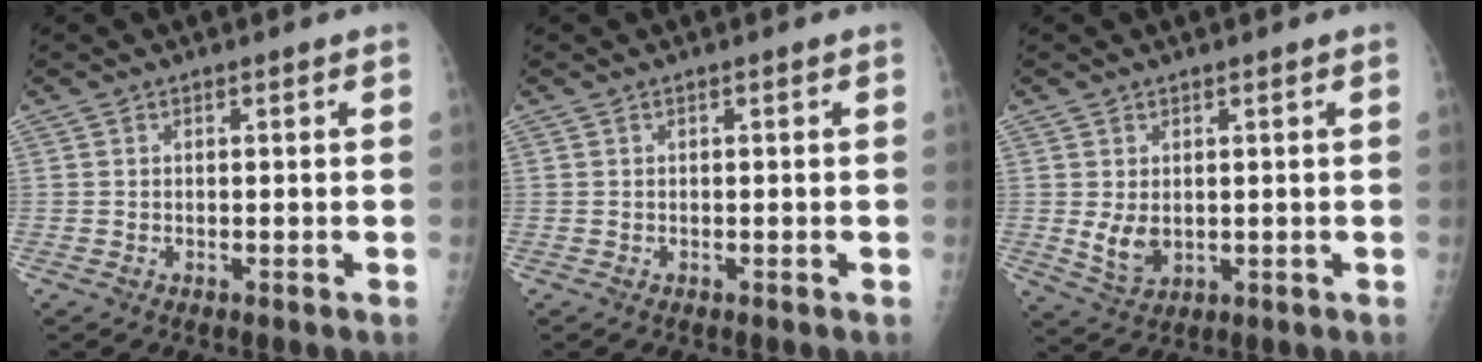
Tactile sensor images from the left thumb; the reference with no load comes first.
{"total": 0.0}
{"total": 4.6, "force": [0.4, 3.2, 3.2], "torque": [-0.048, -0.013, 0.021]}